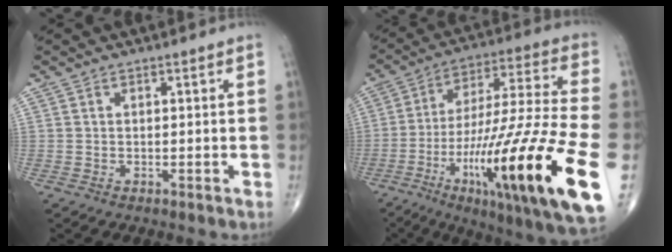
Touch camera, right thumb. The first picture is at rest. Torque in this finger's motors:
{"motor_torque": [2.33, 2.67, 1.07, 0.21, 0.77]}